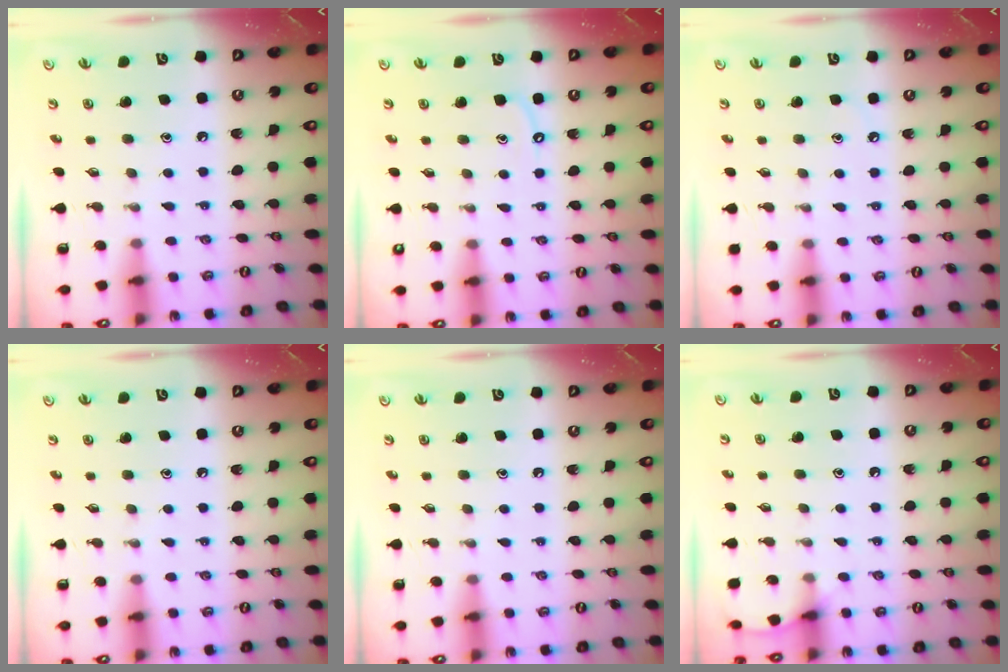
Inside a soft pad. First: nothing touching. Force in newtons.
{"total": 3.8, "press": 3.8, "slide": 0.6}
{"total": 2.6, "press": 2.6, "slide": 0.4}
{"total": 0.0}
{"total": 0.0}
{"total": 5.5, "press": 5.5, "slide": 0.8}